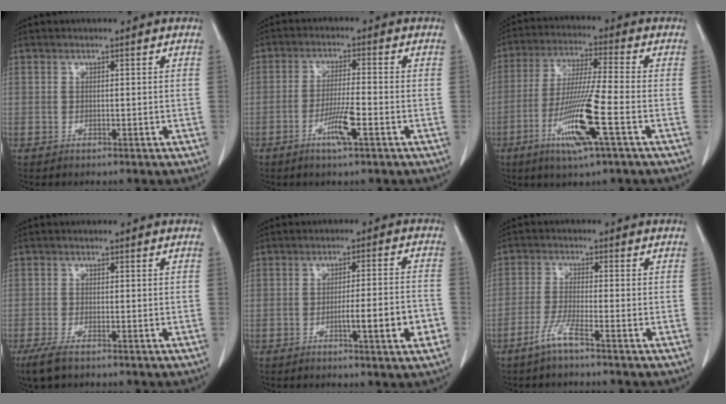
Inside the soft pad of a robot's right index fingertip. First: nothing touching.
{"total": 5.5, "force": [-2.6, 0.1, 4.9], "torque": [-0.097, -0.008, -0.047]}
{"total": 12.5, "force": [-4.8, -0.3, 11.5], "torque": [-0.232, -0.020, -0.092]}
{"total": 3.2, "force": [-2.2, 0.7, 2.3], "torque": [-0.051, -0.009, -0.043]}
{"total": 8.0, "force": [-2.9, 0.1, 7.5], "torque": [-0.106, 0.000, -0.039]}
{"total": 4.1, "force": [-2.8, -0.3, 2.9], "torque": [-0.063, -0.006, -0.063]}